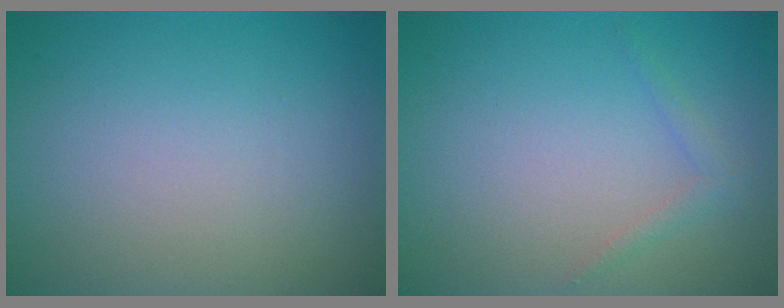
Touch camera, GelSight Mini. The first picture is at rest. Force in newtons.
{"total": 1.1, "press": 1.1, "slide": 0.1}